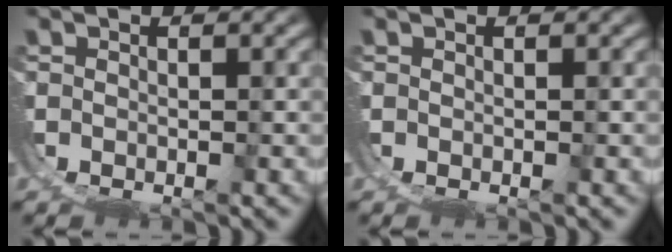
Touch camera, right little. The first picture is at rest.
{"total": 0.0}